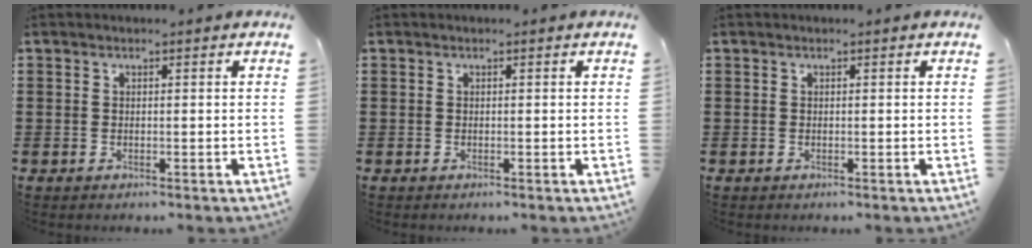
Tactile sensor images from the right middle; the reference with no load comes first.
{"total": 0.0}
{"total": 0.0}